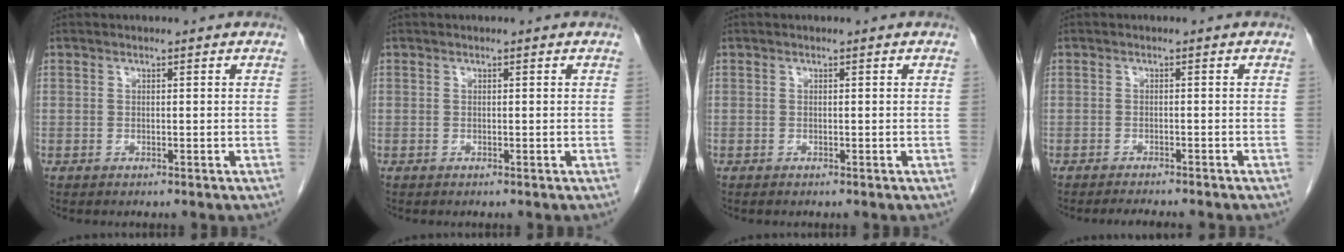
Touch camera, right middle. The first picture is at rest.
{"total": 0.0}
{"total": 0.0}
{"total": 4.3, "force": [-3.9, 0.4, 1.8], "torque": [-0.019, -0.006, -0.051]}